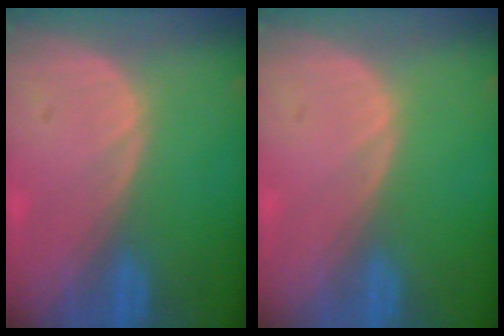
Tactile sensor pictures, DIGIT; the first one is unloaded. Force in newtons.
{"total": 0.0}